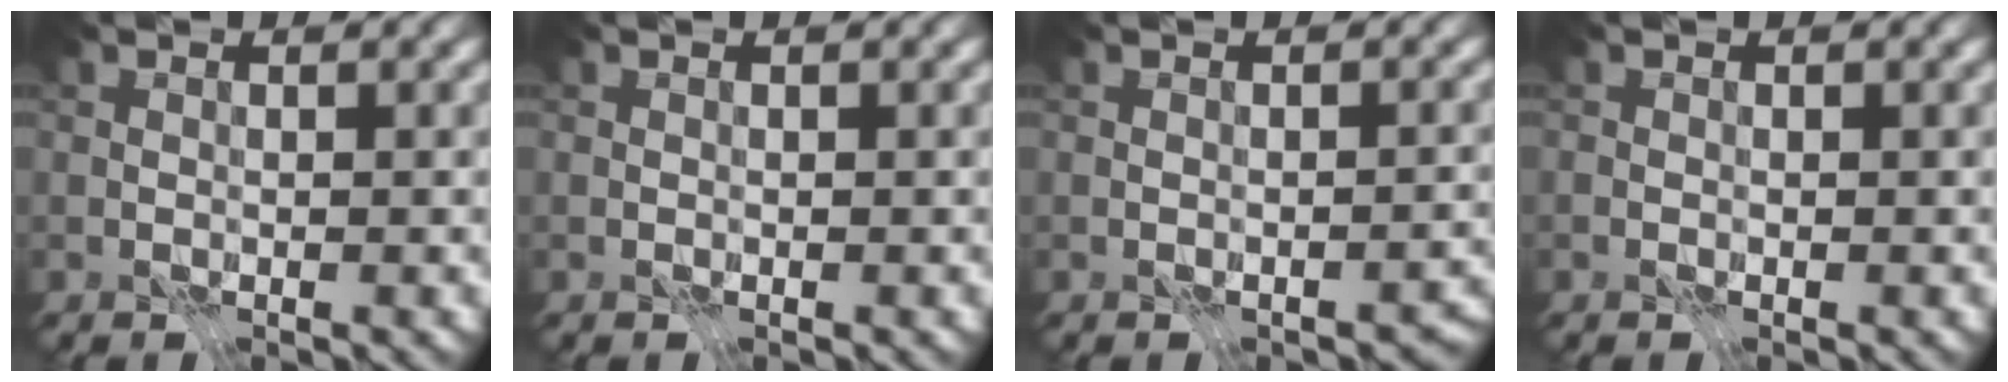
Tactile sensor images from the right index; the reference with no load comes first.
{"total": 0.0}
{"total": 1.7, "force": [-1.1, 0.9, 0.9], "torque": [-0.007, -0.007, -0.011]}
{"total": 0.0}